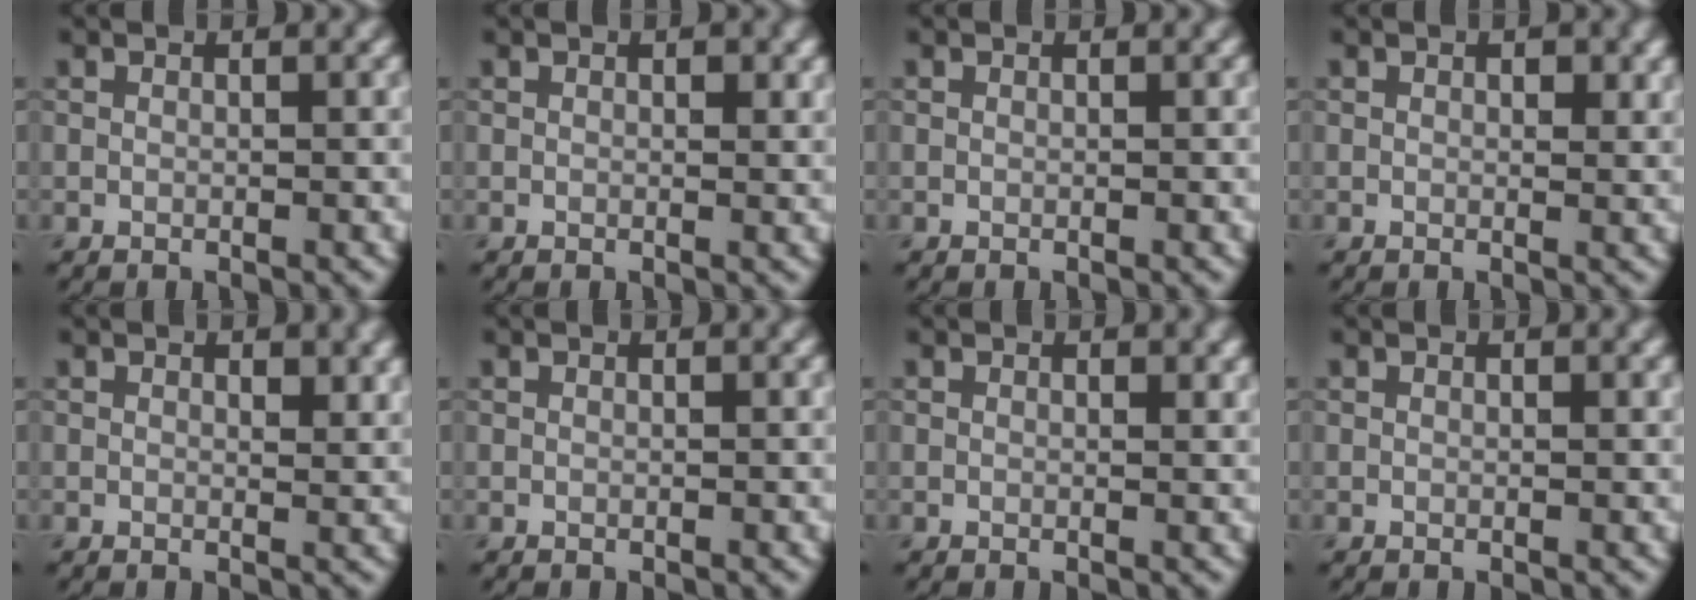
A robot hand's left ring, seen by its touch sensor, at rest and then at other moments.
{"total": 1.1, "force": [0.4, 0.5, 0.9], "torque": [-0.009, -0.002, 0.006]}
{"total": 0.0}
{"total": 1.4, "force": [0.5, 0.7, 1.1], "torque": [-0.011, -0.003, 0.007]}
{"total": 1.3, "force": [0.7, 0.6, 1.0], "torque": [-0.010, -0.004, 0.013]}
{"total": 0.0}
{"total": 0.7, "force": [0.4, 0.3, 0.5], "torque": [-0.006, -0.002, 0.006]}
{"total": 0.0}